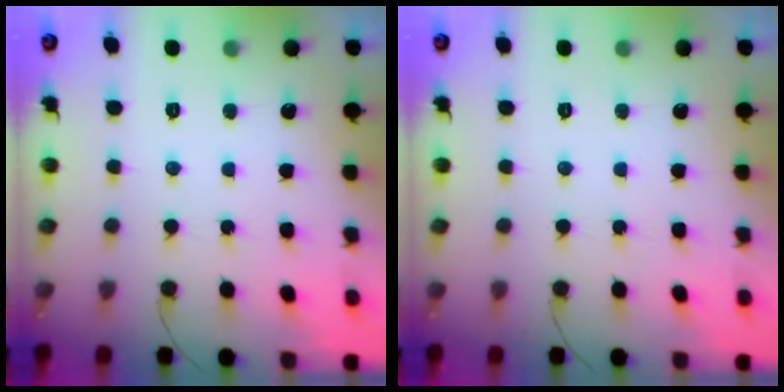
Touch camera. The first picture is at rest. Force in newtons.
{"total": 0.0}